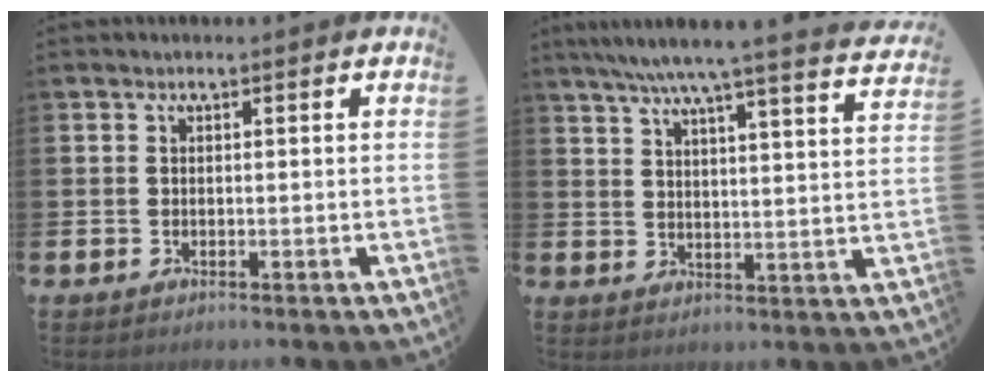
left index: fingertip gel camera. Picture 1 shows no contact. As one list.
[{"total": 6.6, "force": [6.0, -0.2, 2.7], "torque": [-0.068, -0.039, 0.100]}]